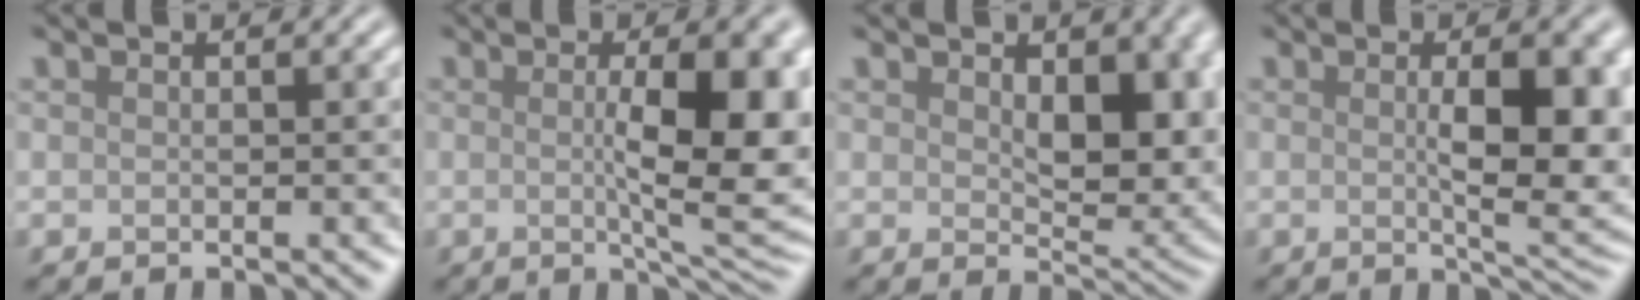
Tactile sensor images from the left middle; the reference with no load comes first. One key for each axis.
{"total": 9.4, "fx": 0.3, "fy": 2.3, "fz": 9.1, "tx": -0.123, "ty": -0.009, "tz": 0.008}
{"total": 7.6, "fx": 1.5, "fy": 4.3, "fz": 6.2, "tx": -0.092, "ty": -0.012, "tz": 0.032}
{"total": 7.9, "fx": 0.3, "fy": 2.2, "fz": 7.6, "tx": -0.104, "ty": -0.007, "tz": 0.010}